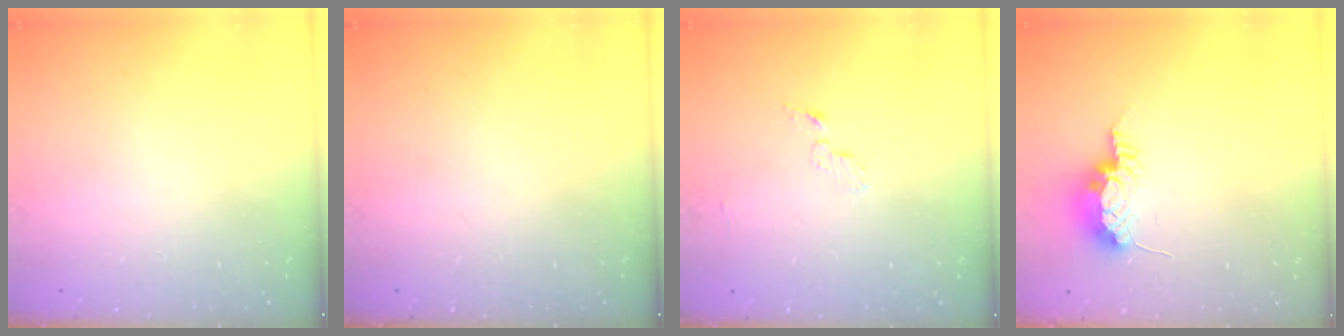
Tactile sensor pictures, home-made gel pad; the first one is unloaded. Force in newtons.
{"total": 0.0}
{"total": 3.7, "press": 3.6, "slide": 0.4}
{"total": 9.1, "press": 9.0, "slide": 1.1}